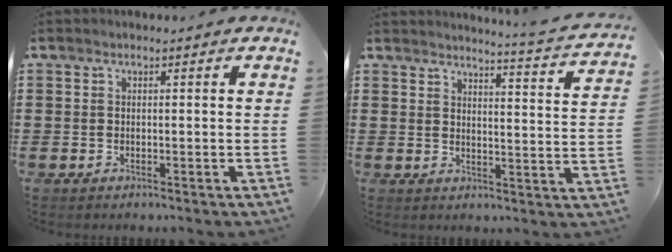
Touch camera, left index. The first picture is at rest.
{"total": 3.7, "force": [3.4, -1.1, 0.8], "torque": [-0.025, -0.037, 0.053]}